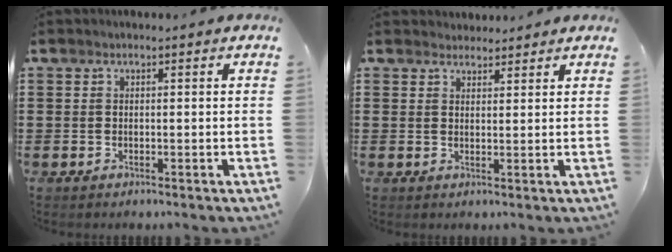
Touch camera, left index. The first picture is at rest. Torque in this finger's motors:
{"motor_torque": [2.14, 0.00, 0.07, -0.02]}